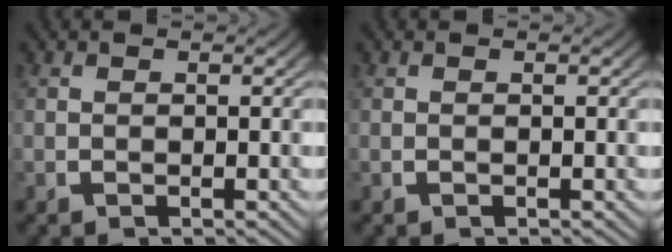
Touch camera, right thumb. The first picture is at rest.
{"total": 0.0}